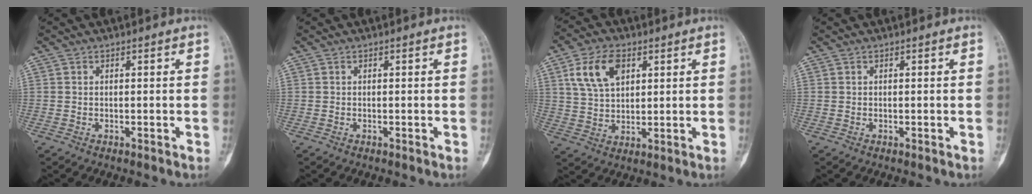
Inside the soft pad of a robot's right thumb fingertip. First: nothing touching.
{"total": 0.0}
{"total": 9.6, "force": [3.9, 5.8, 6.6], "torque": [-0.113, -0.005, 0.075]}
{"total": 0.0}